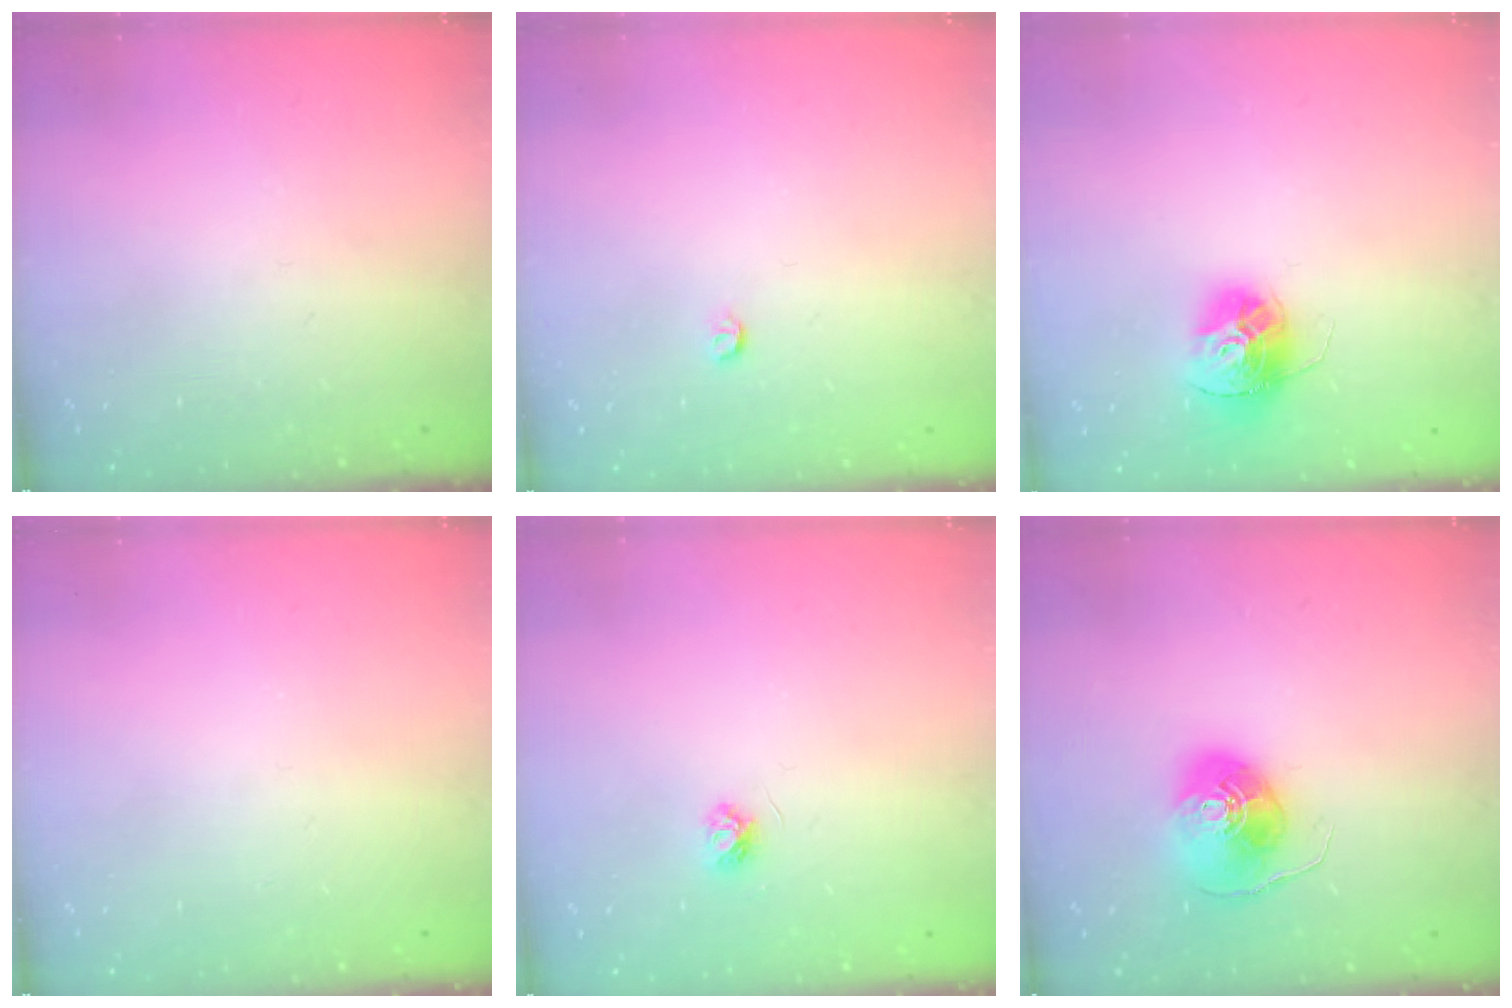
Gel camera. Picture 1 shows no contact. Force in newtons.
{"total": 3.2, "press": 3.2, "slide": 0.4}
{"total": 13.0, "press": 12.9, "slide": 1.2}
{"total": 0.0}
{"total": 3.7, "press": 3.7, "slide": 0.4}
{"total": 8.5, "press": 8.4, "slide": 1.2}